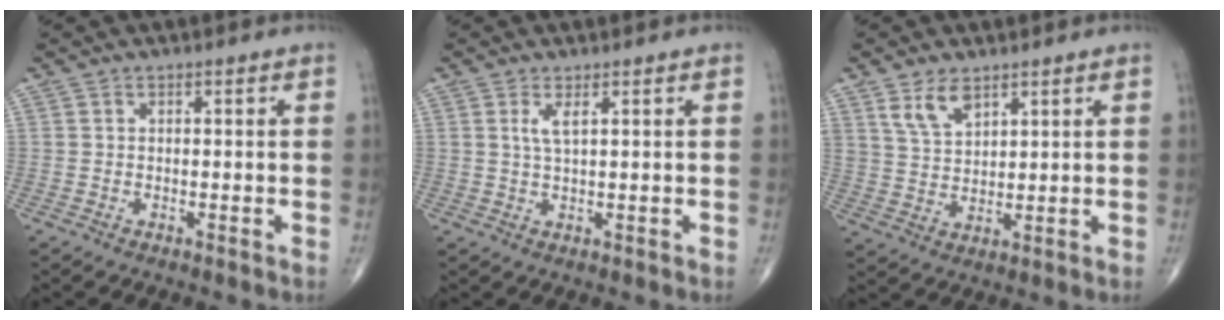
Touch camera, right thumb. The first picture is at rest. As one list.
[{"total": 2.2, "force": [0.9, 0.4, 2.0], "torque": [-0.046, -0.006, 0.022]}, {"total": 6.2, "force": [3.9, 3.3, 3.5], "torque": [-0.055, -0.022, 0.083]}]